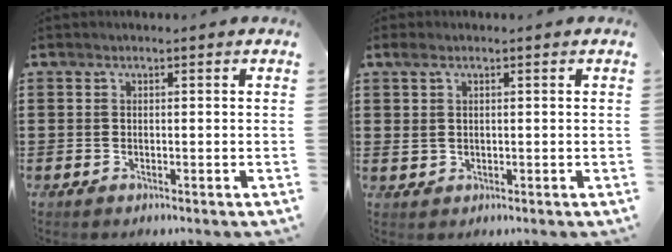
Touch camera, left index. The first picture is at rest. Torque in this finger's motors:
{"motor_torque": [0.34, -0.11, -0.02, 0.01]}